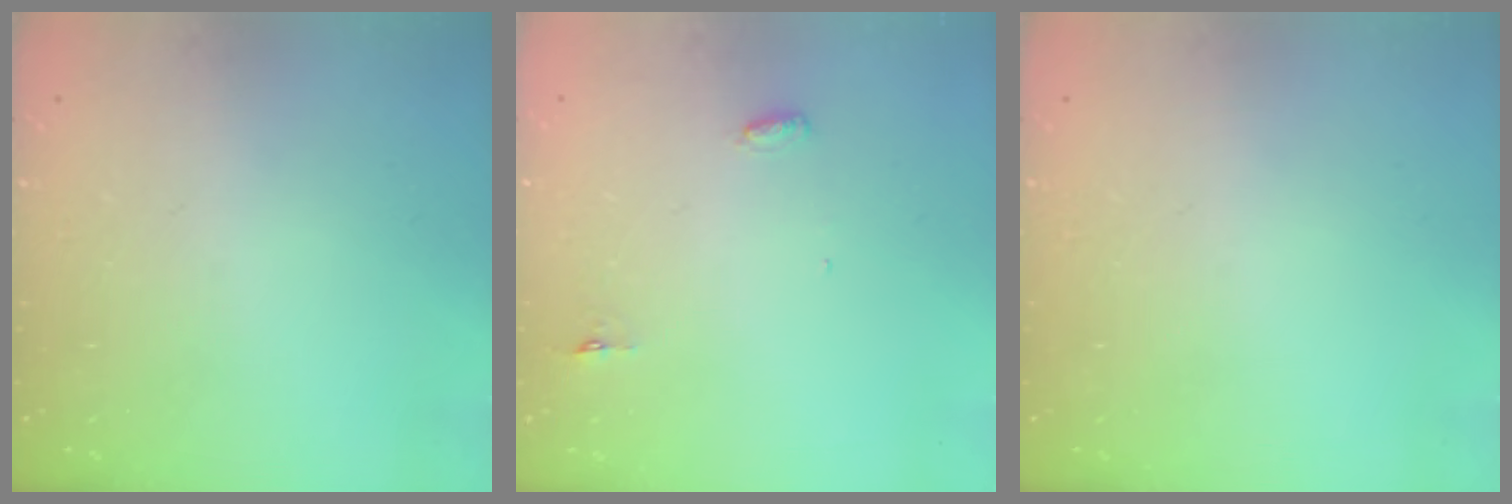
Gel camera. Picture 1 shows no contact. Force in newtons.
{"total": 3.0, "press": 2.8, "slide": 0.9}
{"total": 0.0}